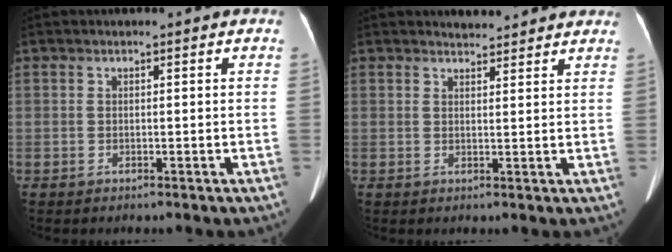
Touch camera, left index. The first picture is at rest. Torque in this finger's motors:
{"motor_torque": [0.93, -1.21, 0.00, 0.00]}